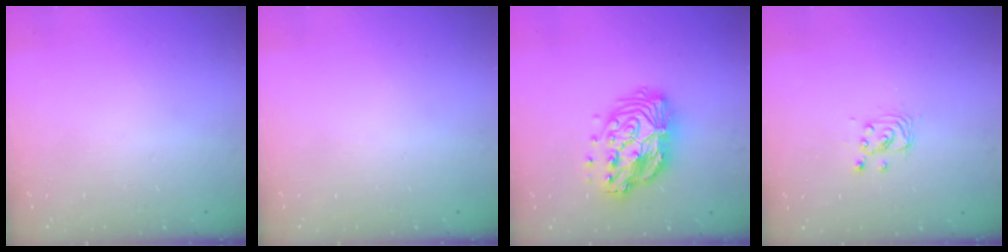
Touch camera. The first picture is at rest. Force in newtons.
{"total": 0.0}
{"total": 15.1, "press": 15.0, "slide": 1.2}
{"total": 2.8, "press": 2.8, "slide": 0.2}